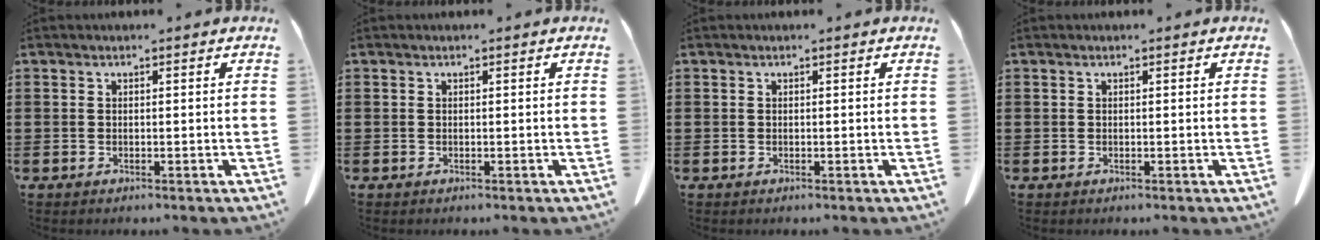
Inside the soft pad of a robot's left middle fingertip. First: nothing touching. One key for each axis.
{"total": 0.0}
{"total": 0.0}
{"total": 0.0}